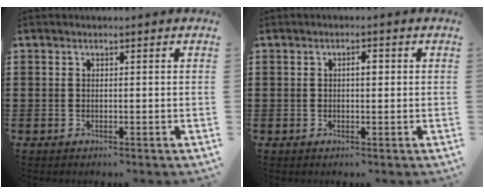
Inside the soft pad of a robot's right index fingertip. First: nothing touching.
{"total": 1.8, "force": [0.2, 0.6, 1.7], "torque": [-0.032, 0.005, 0.000]}